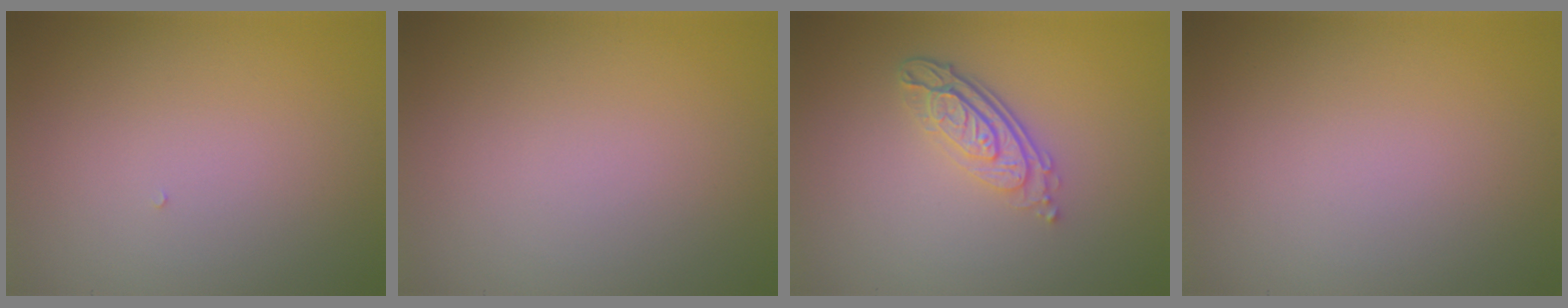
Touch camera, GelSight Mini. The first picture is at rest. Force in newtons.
{"total": 0.0}
{"total": 4.0, "press": 2.9, "slide": 2.7}
{"total": 0.0}